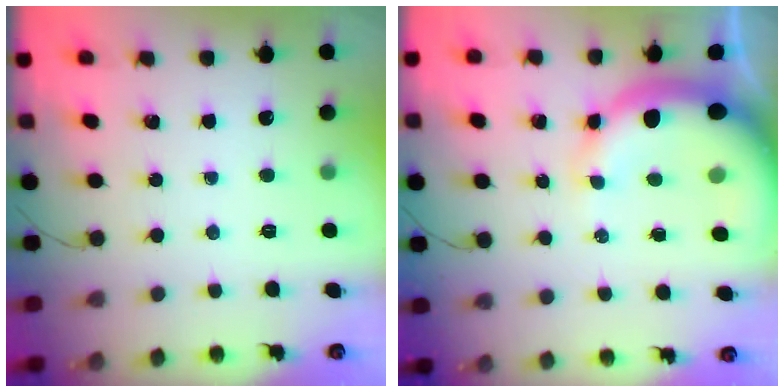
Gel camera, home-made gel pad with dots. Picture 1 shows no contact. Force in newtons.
{"total": 11.7, "press": 11.4, "slide": 2.5}